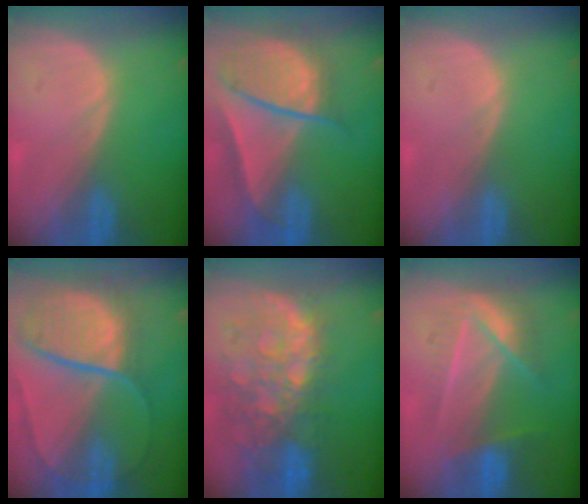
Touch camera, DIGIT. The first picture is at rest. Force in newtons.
{"total": 9.4, "press": 8.0, "slide": 4.8}
{"total": 0.0}
{"total": 10.7, "press": 9.0, "slide": 5.9}
{"total": 11.7, "press": 9.9, "slide": 6.3}
{"total": 7.1, "press": 6.8, "slide": 2.2}